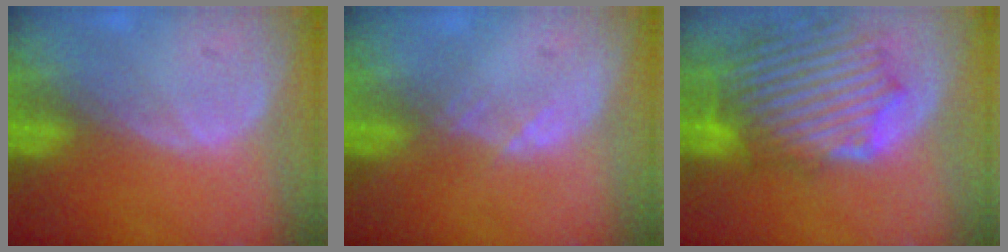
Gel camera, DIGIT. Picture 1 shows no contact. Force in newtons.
{"total": 1.3, "press": 1.1, "slide": 0.7}
{"total": 11.4, "press": 10.8, "slide": 3.5}